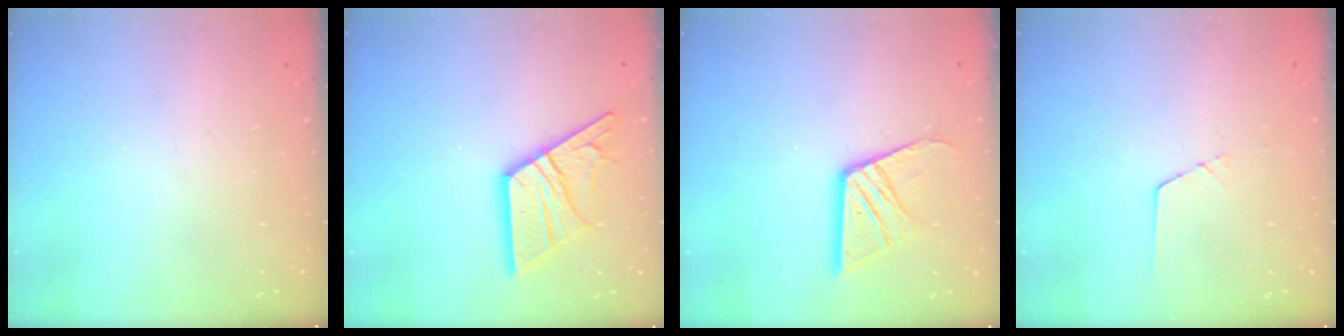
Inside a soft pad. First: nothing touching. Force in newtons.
{"total": 15.9, "press": 15.9, "slide": 1.4}
{"total": 14.0, "press": 14.0, "slide": 1.4}
{"total": 1.6, "press": 1.6, "slide": 0.0}